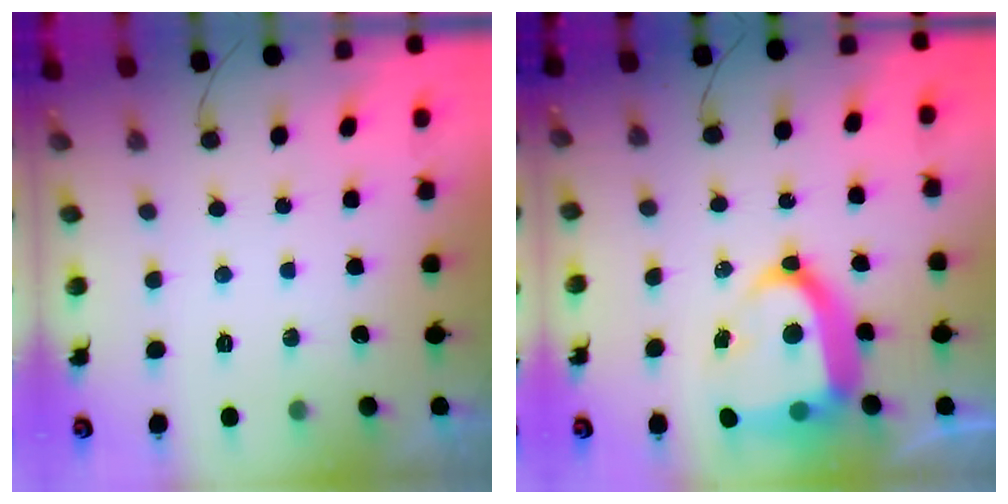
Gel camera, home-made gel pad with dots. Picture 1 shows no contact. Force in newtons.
{"total": 17.6, "press": 17.5, "slide": 1.6}